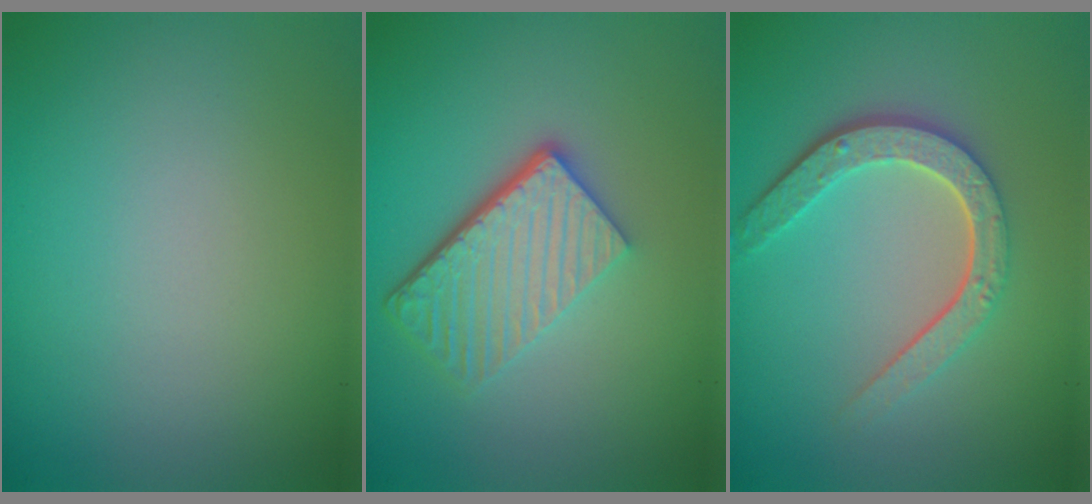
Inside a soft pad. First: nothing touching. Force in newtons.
{"total": 5.7, "press": 4.0, "slide": 4.1}
{"total": 4.8, "press": 3.7, "slide": 3.0}